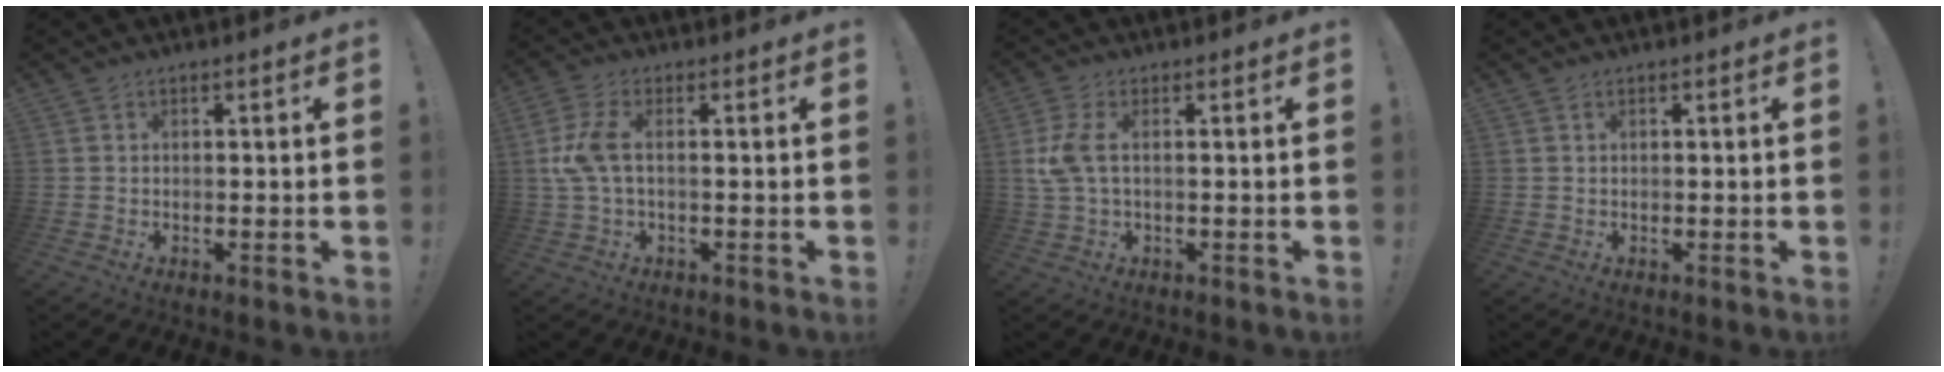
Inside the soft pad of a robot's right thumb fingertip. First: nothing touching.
{"total": 7.4, "force": [0.6, 2.9, 6.8], "torque": [-0.149, -0.008, 0.011]}
{"total": 6.1, "force": [0.6, 2.4, 5.6], "torque": [-0.123, -0.004, 0.011]}
{"total": 0.0}